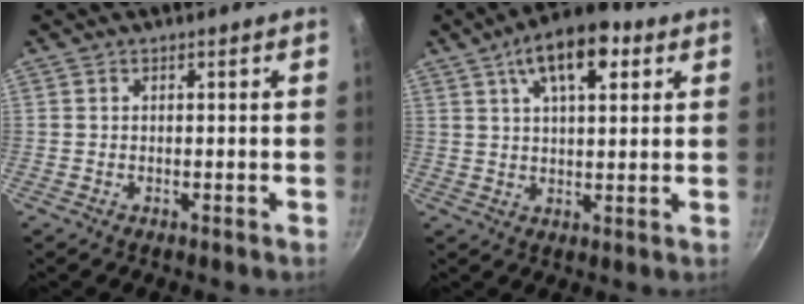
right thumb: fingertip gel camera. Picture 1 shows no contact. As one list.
[{"total": 12.1, "force": [5.2, 5.5, 9.5], "torque": [-0.131, -0.003, 0.076]}]